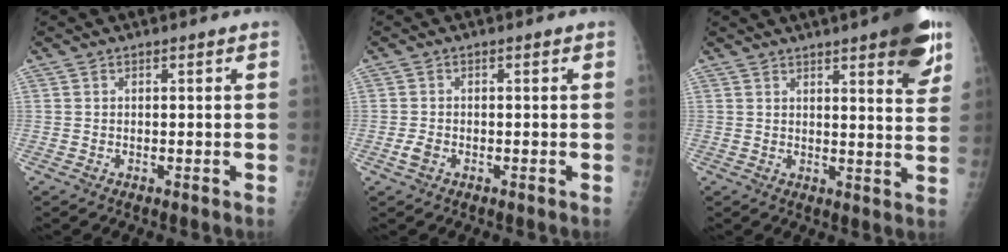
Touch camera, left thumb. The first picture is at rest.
{"total": 1.9, "force": [-0.8, 1.2, 1.2], "torque": [-0.026, 0.000, -0.015]}
{"total": 12.5, "force": [7.2, 2.9, 9.8], "torque": [-0.097, -0.031, 0.088]}